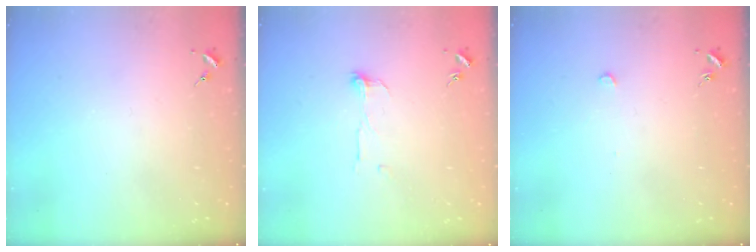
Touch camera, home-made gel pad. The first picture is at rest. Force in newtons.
{"total": 5.1, "press": 5.0, "slide": 0.5}
{"total": 2.7, "press": 2.6, "slide": 0.3}